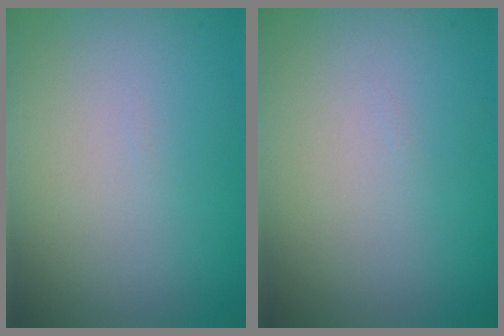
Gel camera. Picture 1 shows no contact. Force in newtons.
{"total": 0.0}